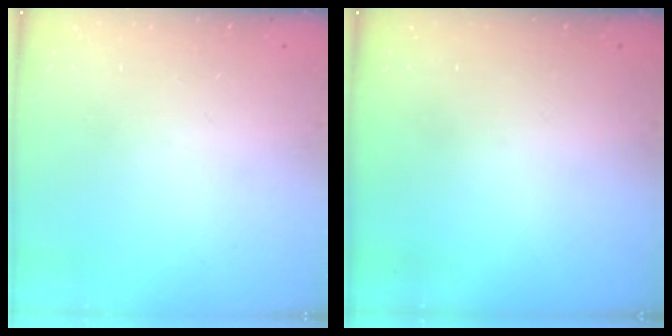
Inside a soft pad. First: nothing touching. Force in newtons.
{"total": 0.0}